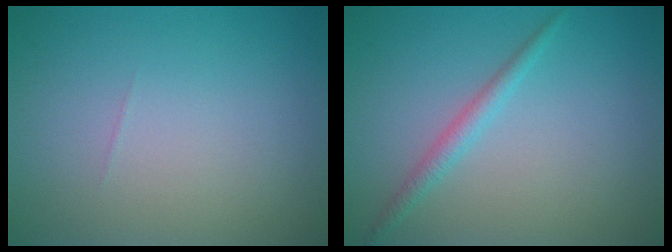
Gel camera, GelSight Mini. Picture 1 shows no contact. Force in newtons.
{"total": 1.6, "press": 1.6, "slide": 0.1}